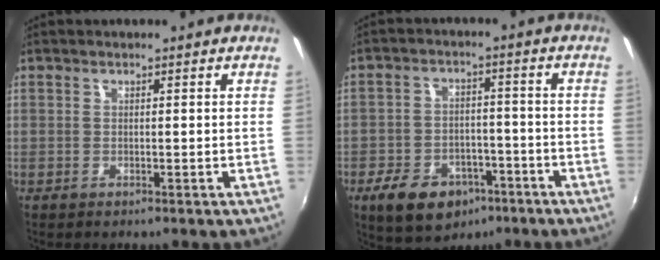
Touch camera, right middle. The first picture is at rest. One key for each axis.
{"total": 12.8, "fx": -7.5, "fy": 8.3, "fz": 6.3, "tx": -0.146, "ty": 0.008, "tz": -0.107}